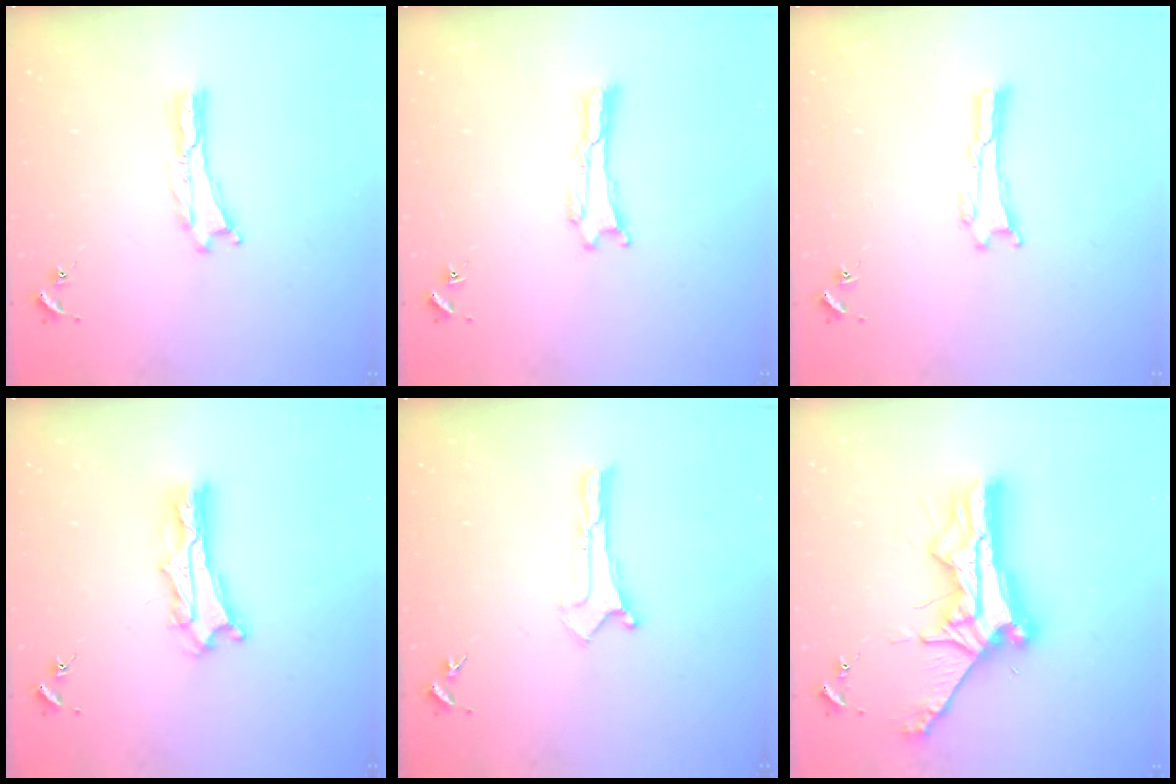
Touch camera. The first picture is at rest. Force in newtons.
{"total": 0.0}
{"total": 0.0}
{"total": 4.4, "press": 4.4, "slide": 0.3}
{"total": 0.0}
{"total": 11.9, "press": 11.9, "slide": 1.0}